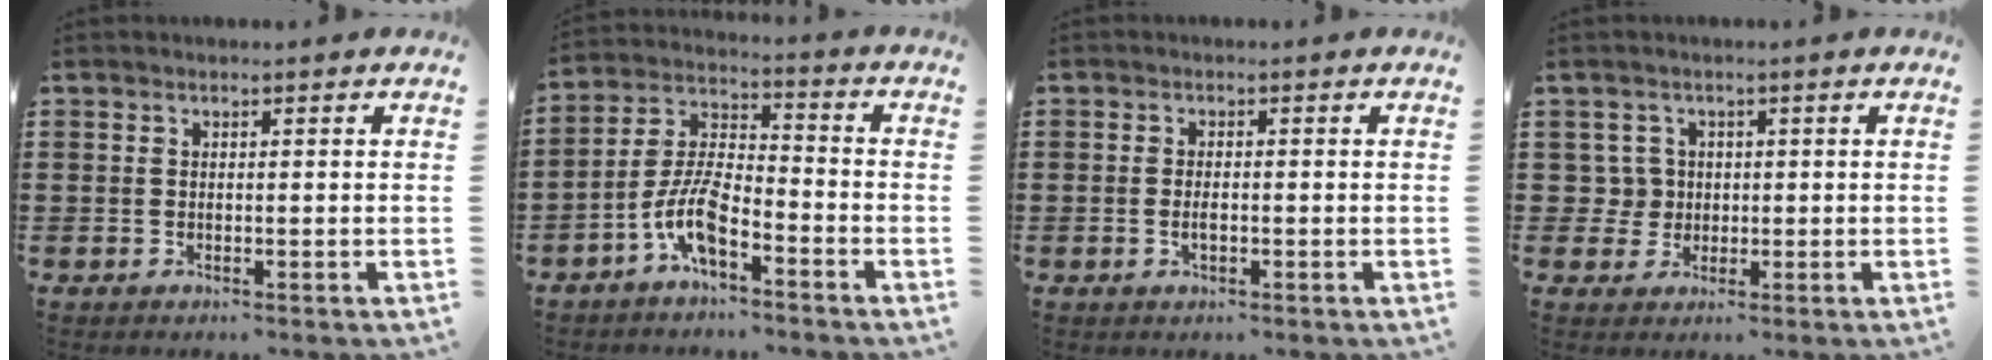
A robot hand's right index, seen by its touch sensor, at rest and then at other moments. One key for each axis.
{"total": 7.9, "fx": -4.8, "fy": 3.0, "fz": 5.6, "tx": -0.136, "ty": -0.002, "tz": -0.096}
{"total": 1.8, "fx": -0.4, "fy": 0.8, "fz": 1.6, "tx": -0.030, "ty": 0.000, "tz": -0.007}
{"total": 3.3, "fx": 0.1, "fy": 3.3, "fz": 0.6, "tx": -0.028, "ty": 0.010, "tz": 0.000}